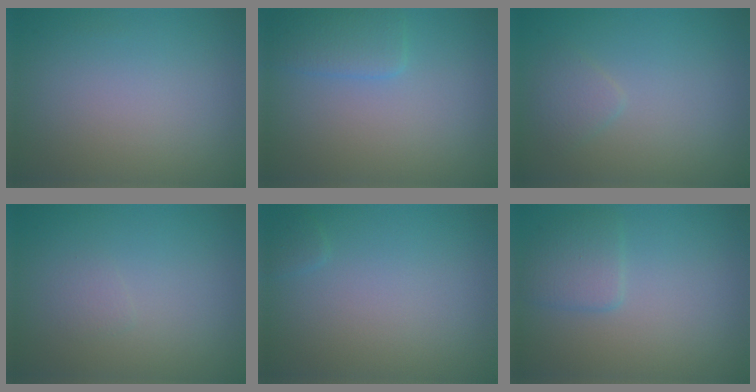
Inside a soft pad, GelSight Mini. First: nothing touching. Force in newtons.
{"total": 2.4, "press": 2.4, "slide": 0.1}
{"total": 1.3, "press": 1.3, "slide": 0.1}
{"total": 0.7, "press": 0.7, "slide": 0.0}
{"total": 0.6, "press": 0.6, "slide": 0.0}
{"total": 2.0, "press": 2.0, "slide": 0.1}